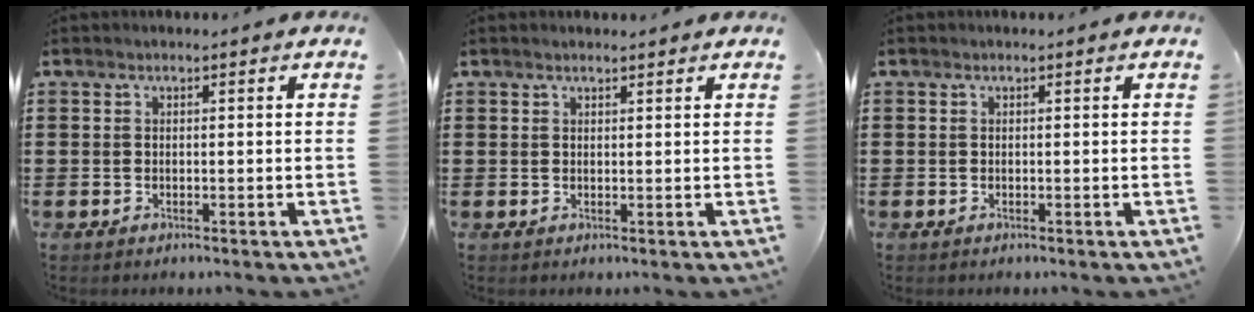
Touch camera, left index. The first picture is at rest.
{"total": 0.8, "force": [0.7, 0.0, 0.4], "torque": [-0.009, -0.001, 0.014]}
{"total": 0.0}